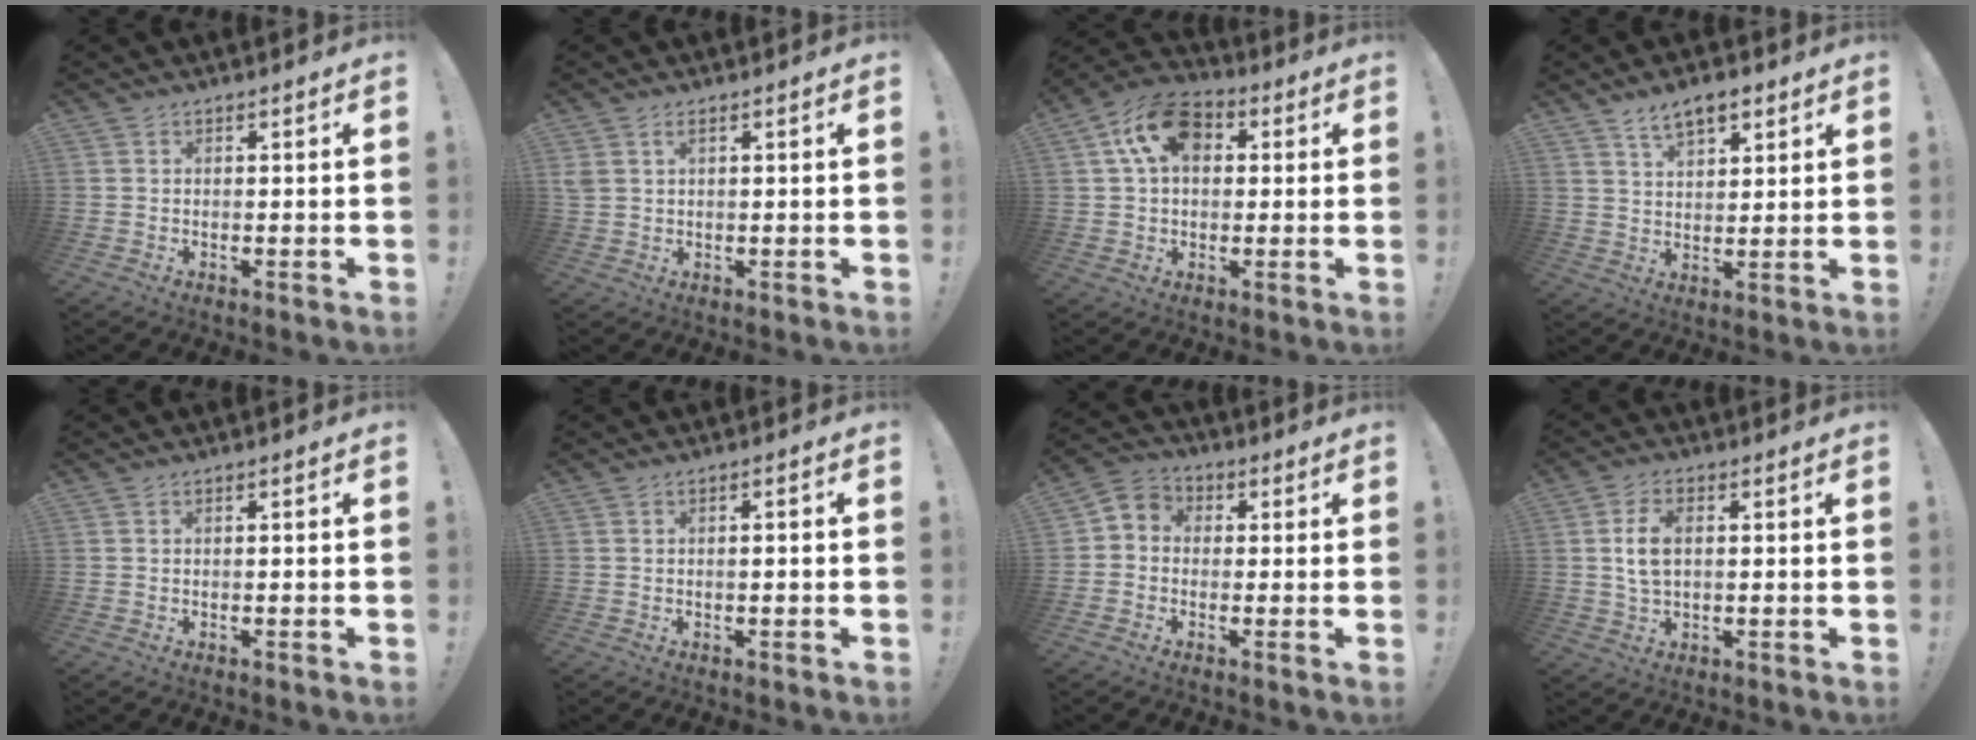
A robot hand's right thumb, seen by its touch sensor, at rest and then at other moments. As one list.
[{"total": 2.5, "force": [1.1, 1.3, 1.8], "torque": [-0.033, 0.002, 0.020]}, {"total": 13.3, "force": [4.5, 8.8, 9.0], "torque": [-0.149, 0.005, 0.088]}, {"total": 7.6, "force": [4.7, 3.8, 4.5], "torque": [-0.071, -0.013, 0.084]}, {"total": 0.7, "force": [-0.5, -0.2, 0.5], "torque": [-0.015, 0.002, -0.007]}, {"total": 1.6, "force": [-0.7, 0.0, 1.5], "torque": [-0.031, 0.005, -0.012]}, {"total": 4.8, "force": [-1.8, 4.1, 1.8], "torque": [-0.040, 0.021, -0.029]}, {"total": 6.1, "force": [1.0, 3.8, 4.7], "torque": [-0.084, 0.001, 0.015]}]